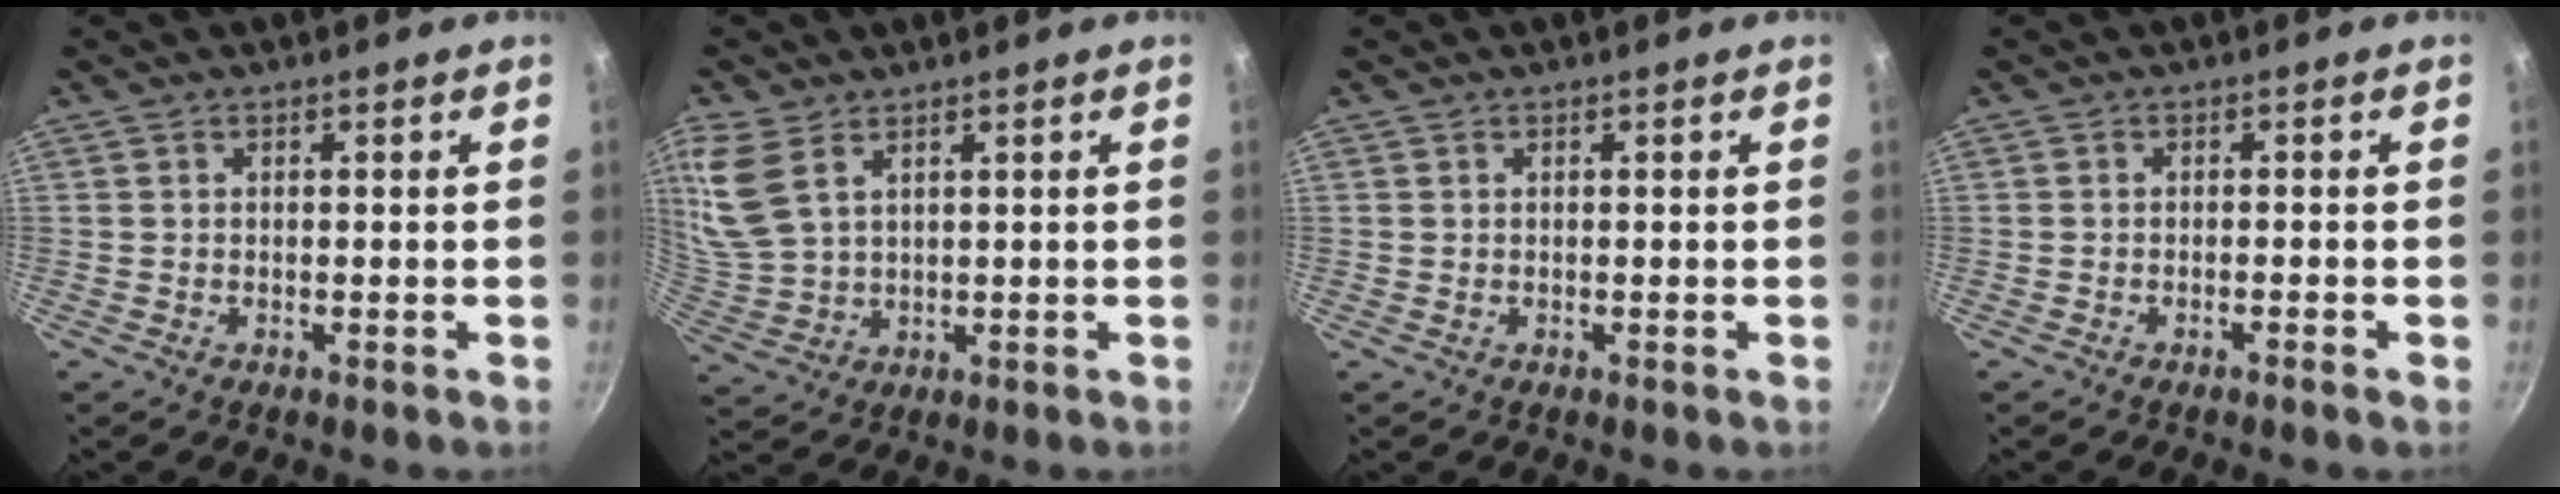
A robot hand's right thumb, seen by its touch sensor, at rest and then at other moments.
{"total": 10.9, "force": [5.7, 6.1, 6.9], "torque": [-0.153, -0.008, 0.128]}
{"total": 0.0}
{"total": 1.1, "force": [-0.8, 0.0, 0.7], "torque": [-0.020, 0.008, -0.014]}